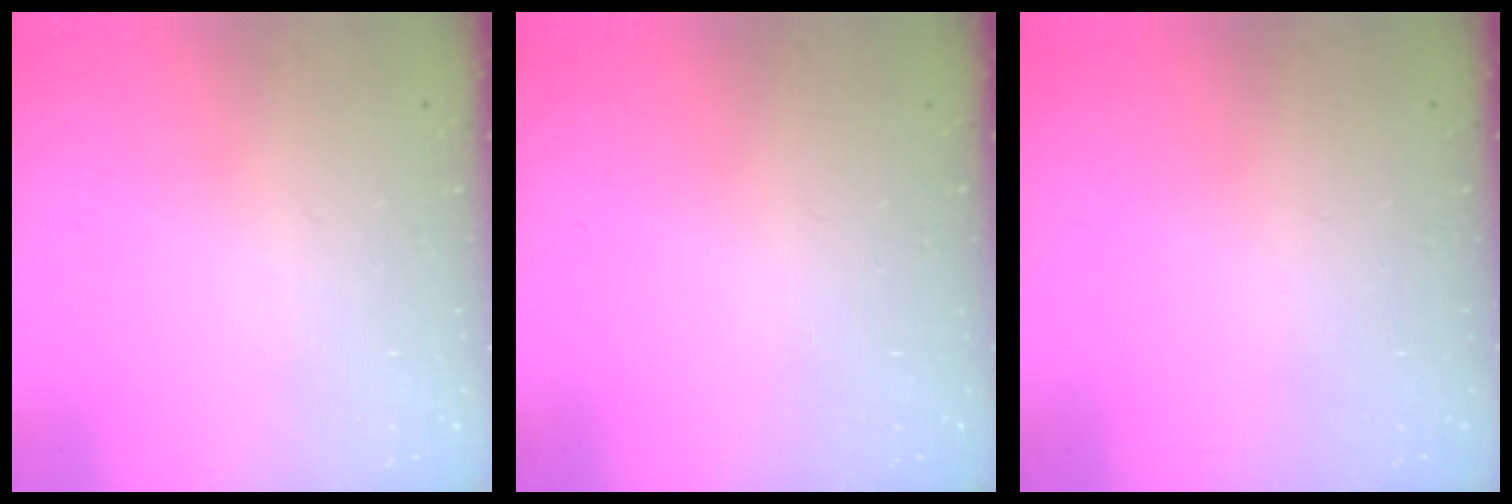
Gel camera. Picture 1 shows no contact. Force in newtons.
{"total": 0.0}
{"total": 0.0}